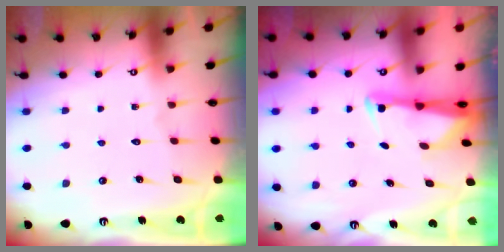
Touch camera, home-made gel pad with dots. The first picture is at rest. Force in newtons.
{"total": 2.7, "press": 2.6, "slide": 0.5}